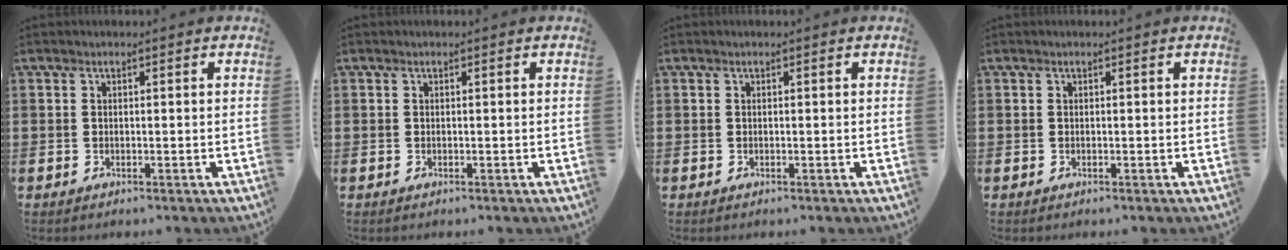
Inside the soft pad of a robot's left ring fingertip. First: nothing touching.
{"total": 0.0}
{"total": 0.0}
{"total": 0.0}